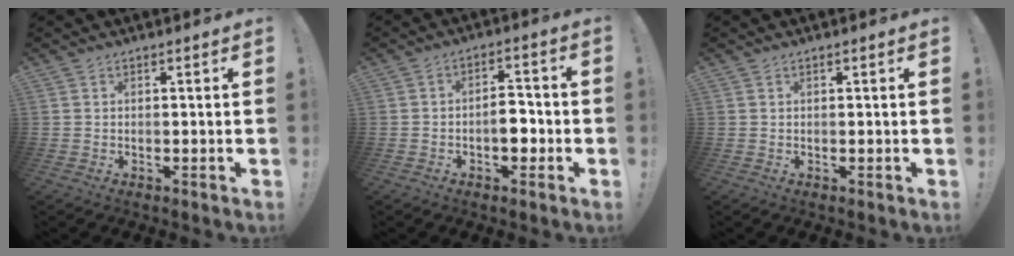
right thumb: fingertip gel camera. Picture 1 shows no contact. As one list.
[{"total": 6.8, "force": [-2.1, 4.1, 5.1], "torque": [-0.076, 0.015, -0.039]}, {"total": 0.0}]